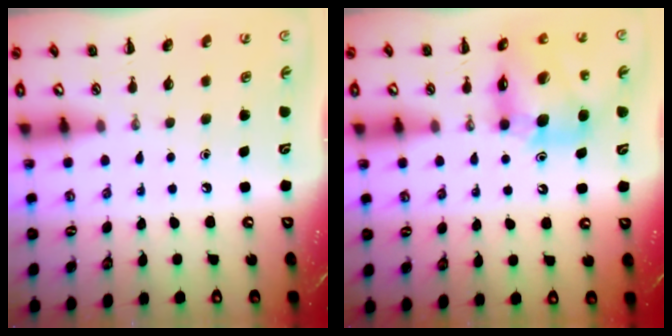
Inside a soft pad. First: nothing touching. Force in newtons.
{"total": 13.9, "press": 13.3, "slide": 4.0}